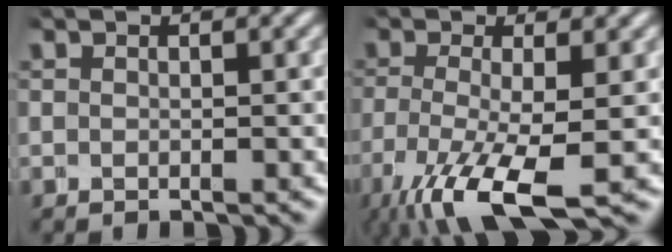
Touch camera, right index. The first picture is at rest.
{"total": 6.3, "force": [-3.0, 2.2, 5.1], "torque": [-0.115, -0.043, -0.024]}